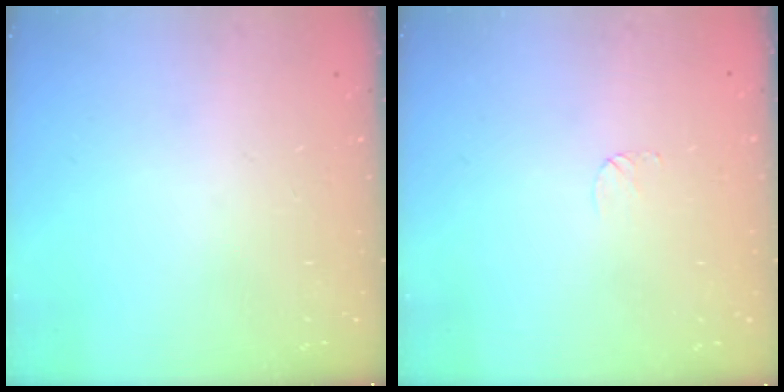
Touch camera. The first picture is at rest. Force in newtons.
{"total": 4.1, "press": 4.1, "slide": 0.3}